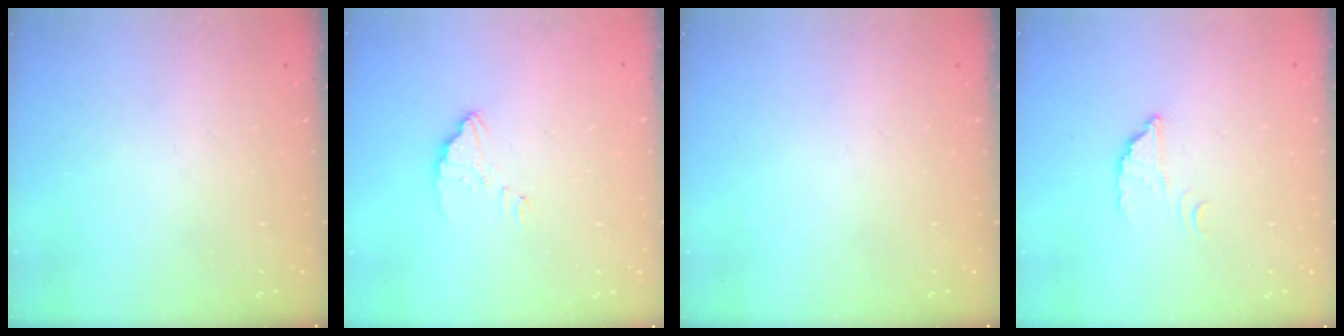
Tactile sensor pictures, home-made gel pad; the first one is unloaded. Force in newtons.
{"total": 3.0, "press": 3.0, "slide": 0.2}
{"total": 0.0}
{"total": 2.5, "press": 2.5, "slide": 0.2}